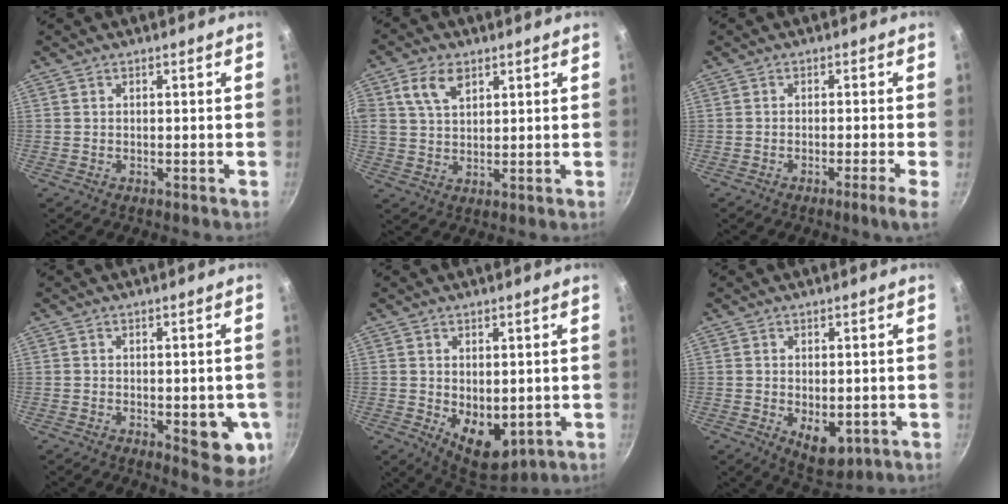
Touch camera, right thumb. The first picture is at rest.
{"total": 7.1, "force": [3.4, 4.3, 4.5], "torque": [-0.075, -0.006, 0.063]}
{"total": 3.6, "force": [-1.8, -0.5, 3.1], "torque": [-0.059, 0.006, -0.029]}
{"total": 9.4, "force": [-2.1, 4.0, 8.2], "torque": [-0.066, -0.003, -0.023]}
{"total": 8.8, "force": [-0.7, 5.6, 6.8], "torque": [-0.075, -0.021, 0.005]}
{"total": 7.0, "force": [-1.3, 4.1, 5.5], "torque": [-0.067, -0.009, -0.006]}